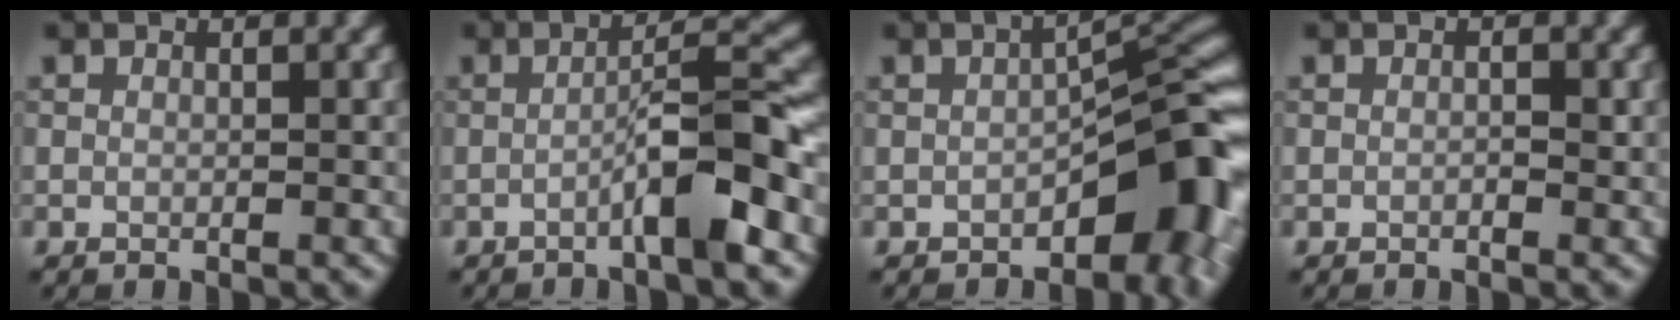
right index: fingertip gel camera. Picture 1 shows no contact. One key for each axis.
{"total": 6.0, "fx": -2.3, "fy": 0.6, "fz": 5.5, "tx": -0.085, "ty": 0.020, "tz": -0.044}
{"total": 8.7, "fx": -3.3, "fy": 3.8, "fz": 7.1, "tx": -0.069, "ty": 0.011, "tz": -0.056}
{"total": 0.6, "fx": -0.2, "fy": 0.2, "fz": 0.5, "tx": -0.011, "ty": 0.000, "tz": -0.004}